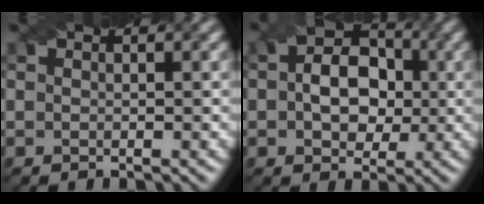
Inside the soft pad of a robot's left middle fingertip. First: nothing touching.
{"total": 6.1, "force": [0.1, 4.3, 4.3], "torque": [-0.071, 0.008, -0.006]}